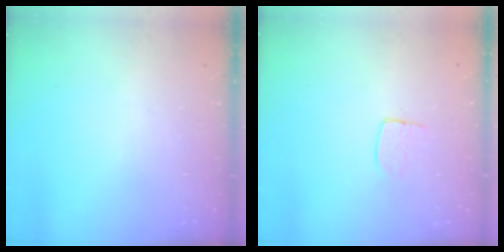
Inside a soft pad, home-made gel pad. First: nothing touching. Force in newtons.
{"total": 5.2, "press": 5.2, "slide": 0.4}